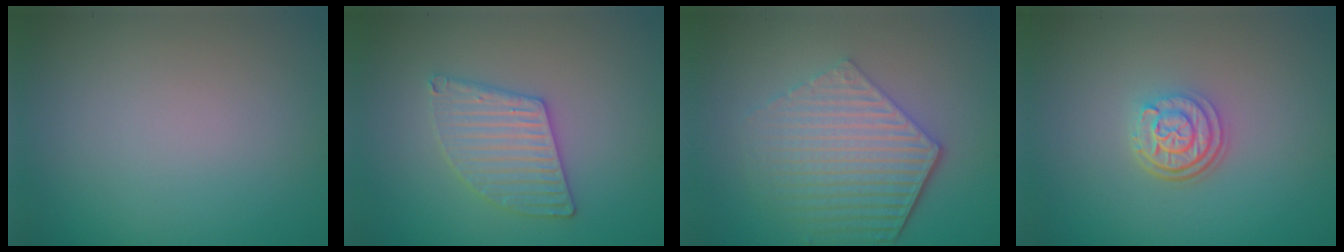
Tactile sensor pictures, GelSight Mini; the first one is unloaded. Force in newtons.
{"total": 3.0, "press": 3.0, "slide": 0.2}
{"total": 5.9, "press": 4.4, "slide": 4.0}
{"total": 3.1, "press": 2.4, "slide": 1.8}